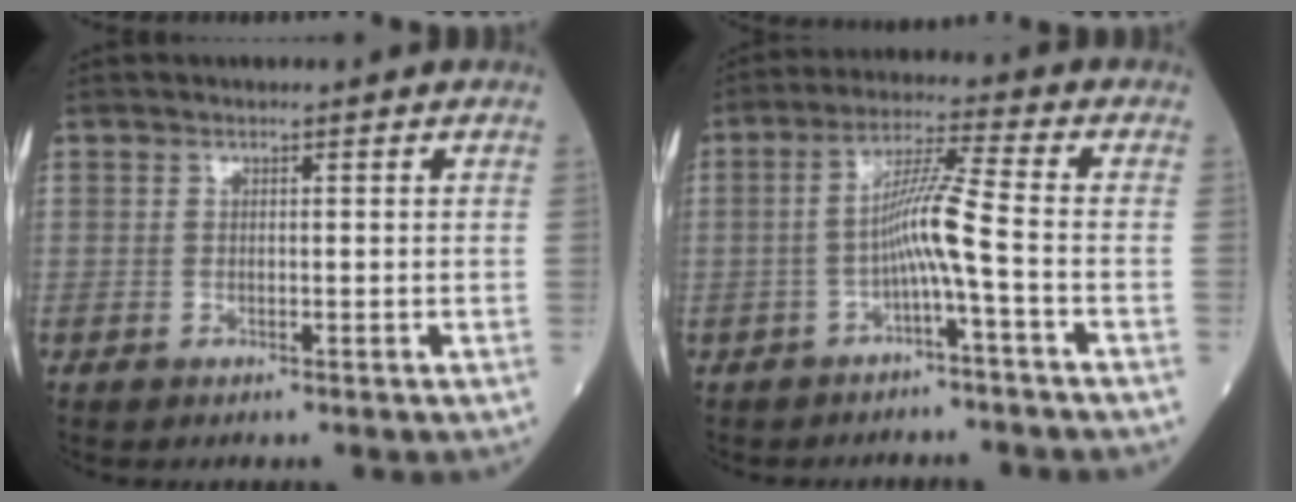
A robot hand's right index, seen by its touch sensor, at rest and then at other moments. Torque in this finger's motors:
{"motor_torque": [1.12, -0.26, 0.55, 0.19]}